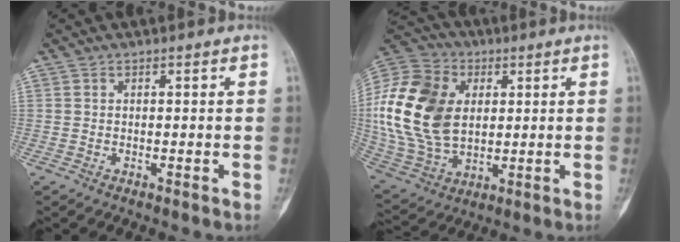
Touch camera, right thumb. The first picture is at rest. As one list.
[{"total": 21.7, "force": [2.9, 15.3, 15.1], "torque": [-0.300, -0.004, 0.061]}]